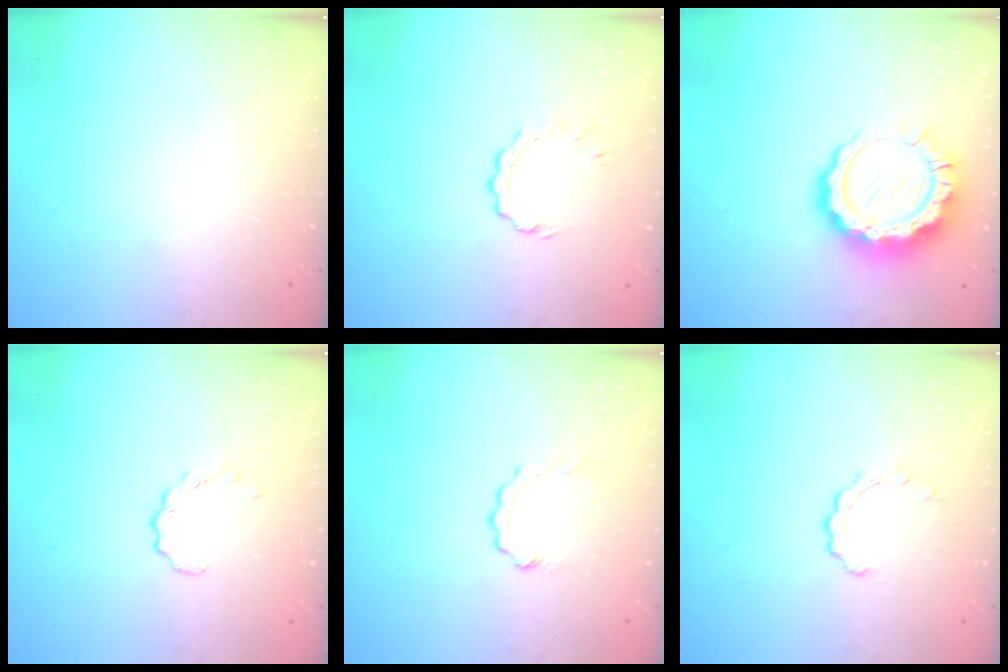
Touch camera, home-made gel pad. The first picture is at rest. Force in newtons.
{"total": 3.5, "press": 3.5, "slide": 0.4}
{"total": 14.8, "press": 14.7, "slide": 1.2}
{"total": 2.9, "press": 2.8, "slide": 0.4}
{"total": 2.5, "press": 2.4, "slide": 0.4}
{"total": 2.2, "press": 2.2, "slide": 0.1}